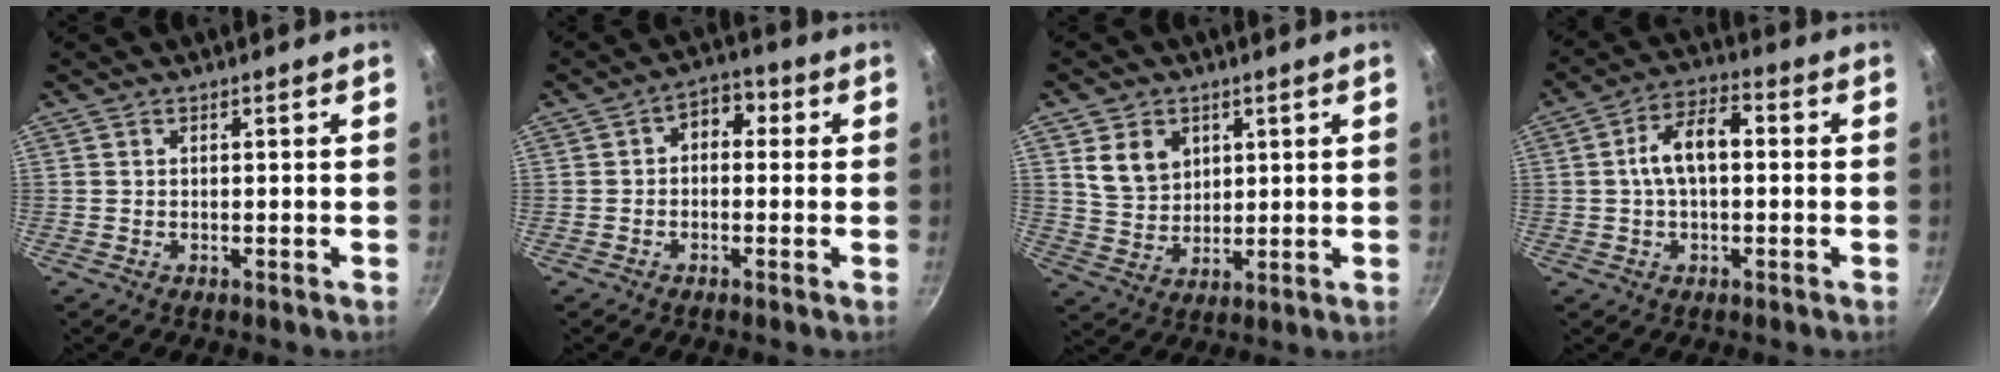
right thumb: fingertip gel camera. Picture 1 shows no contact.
{"total": 5.1, "force": [0.6, 3.8, 3.4], "torque": [-0.024, 0.013, -0.006]}
{"total": 7.7, "force": [2.9, 6.0, 3.8], "torque": [-0.047, -0.017, 0.064]}
{"total": 9.0, "force": [0.6, 4.7, 7.6], "torque": [-0.122, 0.028, 0.002]}